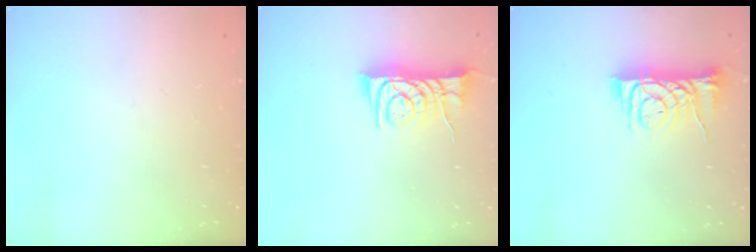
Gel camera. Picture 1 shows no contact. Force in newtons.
{"total": 9.1, "press": 9.1, "slide": 0.5}
{"total": 8.0, "press": 8.0, "slide": 0.1}